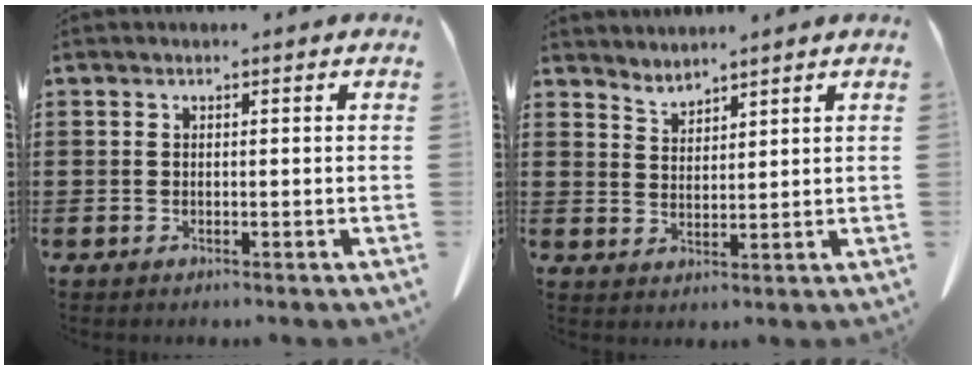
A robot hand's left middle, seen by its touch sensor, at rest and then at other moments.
{"total": 2.8, "force": [2.8, 0.1, -0.4], "torque": [-0.002, -0.012, 0.055]}